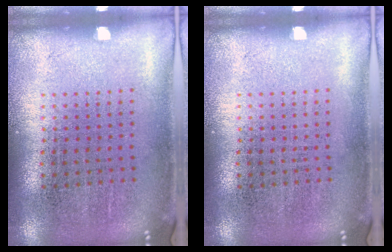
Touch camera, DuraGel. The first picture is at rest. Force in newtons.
{"total": 0.0}